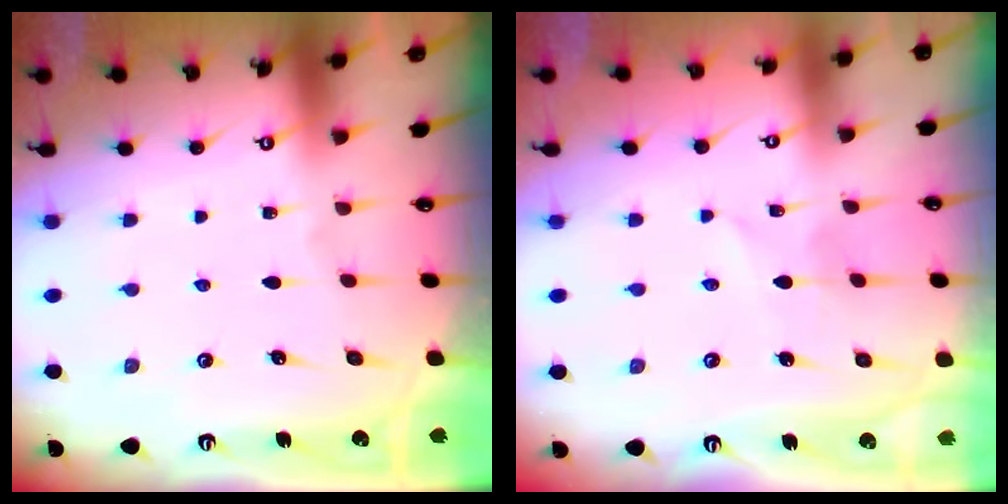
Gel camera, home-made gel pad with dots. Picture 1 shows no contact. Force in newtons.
{"total": 1.7, "press": 1.7, "slide": 0.2}